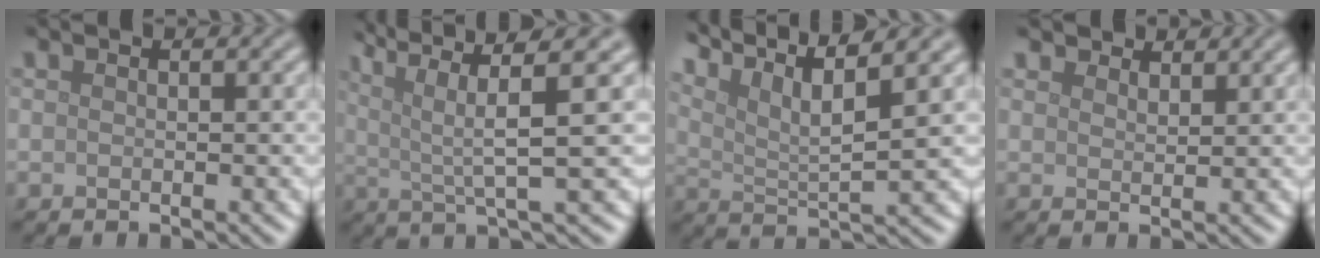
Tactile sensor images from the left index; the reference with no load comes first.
{"total": 6.9, "force": [2.8, 1.3, 6.2], "torque": [-0.106, 0.017, 0.051]}
{"total": 8.8, "force": [6.4, 1.7, 5.7], "torque": [-0.102, 0.019, 0.090]}
{"total": 2.4, "force": [2.2, 0.7, 0.4], "torque": [-0.011, 0.000, 0.036]}